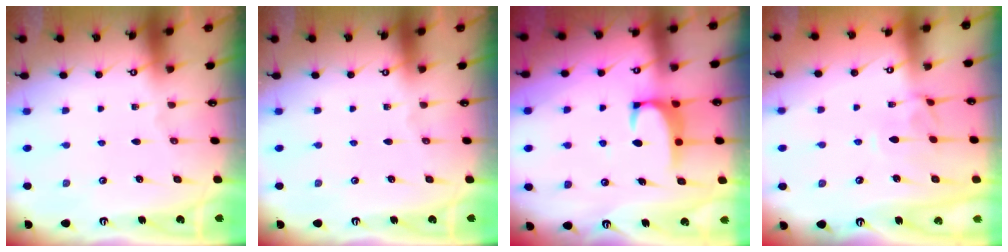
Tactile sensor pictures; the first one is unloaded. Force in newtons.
{"total": 0.0}
{"total": 1.9, "press": 1.9, "slide": 0.3}
{"total": 2.2, "press": 2.0, "slide": 0.8}